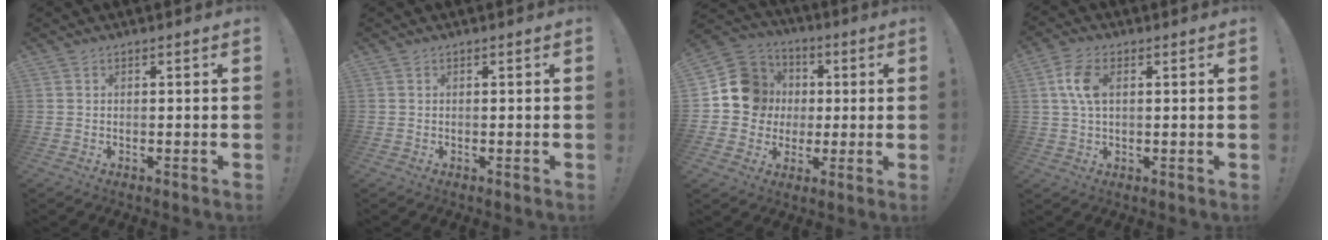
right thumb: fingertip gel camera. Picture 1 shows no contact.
{"total": 0.0}
{"total": 14.3, "force": [1.3, 13.5, 4.6], "torque": [-0.058, 0.009, 0.043]}
{"total": 7.8, "force": [1.5, 4.6, 6.1], "torque": [-0.131, 0.004, 0.026]}